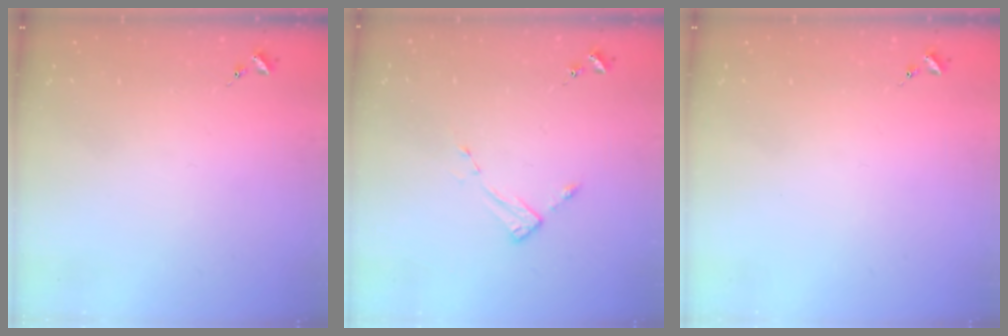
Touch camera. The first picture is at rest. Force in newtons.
{"total": 2.6, "press": 2.6, "slide": 0.4}
{"total": 0.0}